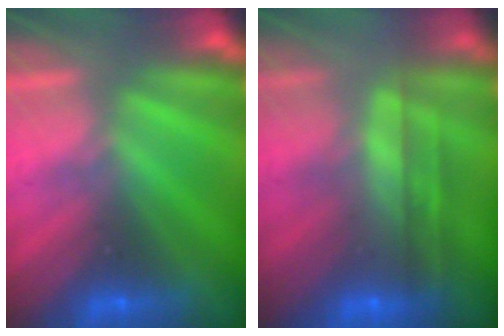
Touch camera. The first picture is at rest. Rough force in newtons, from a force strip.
{"total": 5.7}